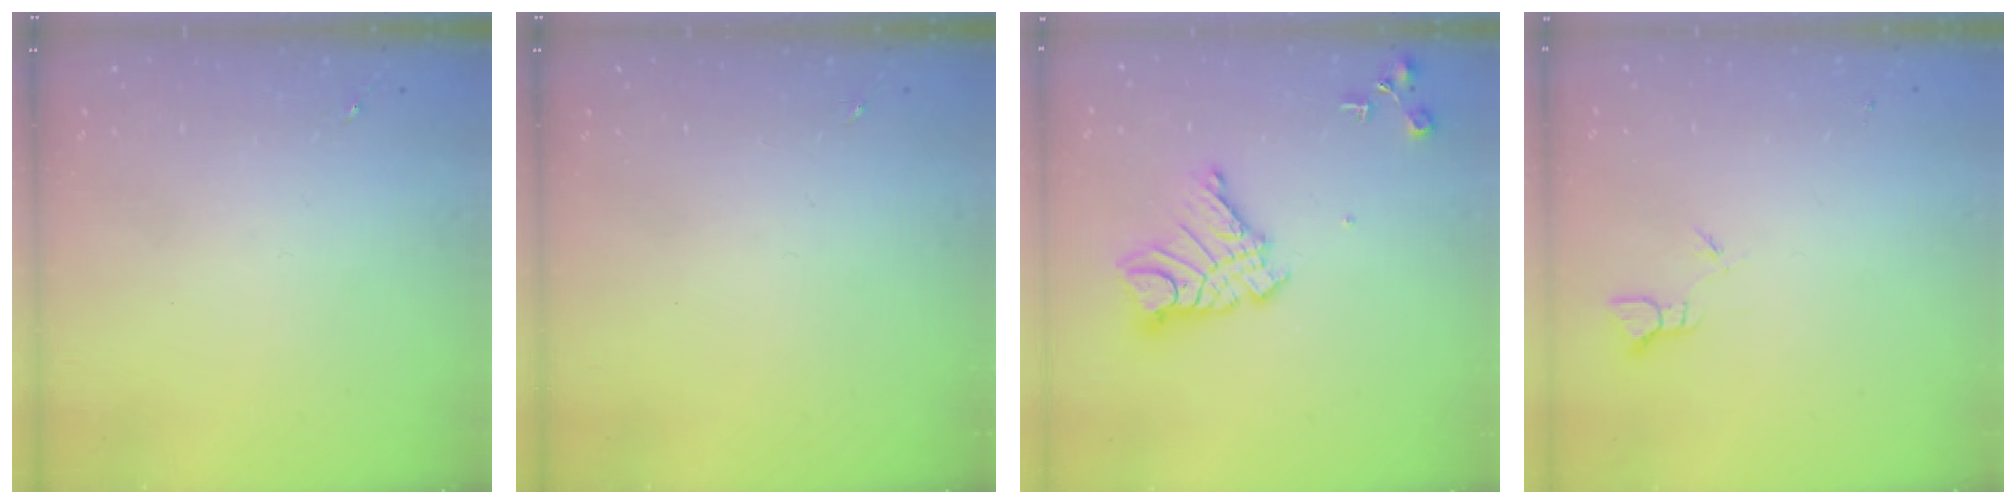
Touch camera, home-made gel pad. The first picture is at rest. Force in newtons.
{"total": 0.0}
{"total": 14.2, "press": 14.2, "slide": 1.3}
{"total": 1.8, "press": 1.8, "slide": 0.0}